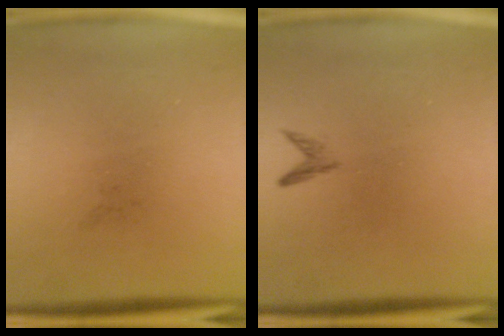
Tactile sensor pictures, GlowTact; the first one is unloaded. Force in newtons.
{"total": 0.8}